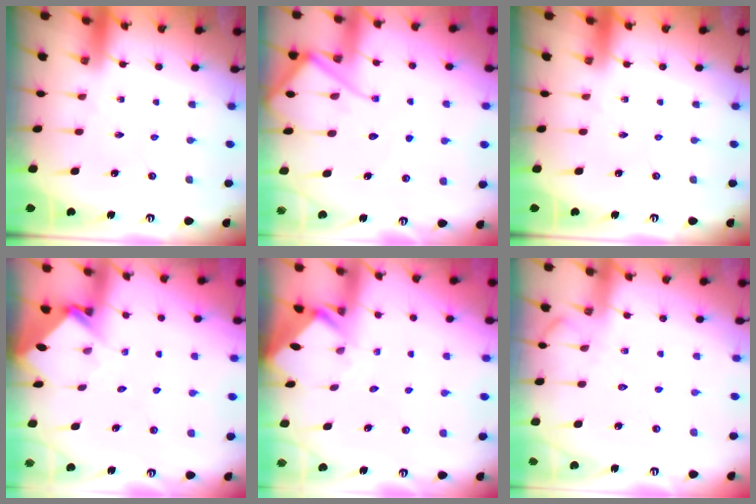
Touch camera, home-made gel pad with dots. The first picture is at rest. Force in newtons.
{"total": 11.9, "press": 11.8, "slide": 1.1}
{"total": 0.0}
{"total": 3.9, "press": 3.9, "slide": 0.3}
{"total": 2.8, "press": 2.8, "slide": 0.2}
{"total": 8.0, "press": 7.9, "slide": 1.0}